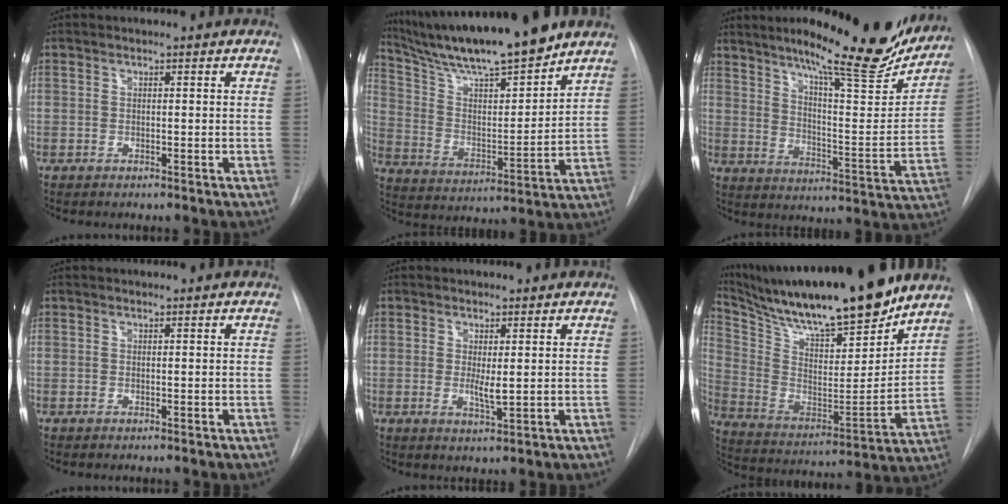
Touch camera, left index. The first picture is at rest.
{"total": 17.8, "force": [15.4, 0.6, 9.0], "torque": [-0.157, -0.007, 0.267]}
{"total": 20.7, "force": [17.0, 2.5, 11.5], "torque": [-0.167, -0.041, 0.234]}
{"total": 0.0}
{"total": 2.3, "force": [0.0, 0.4, 2.2], "torque": [-0.042, -0.013, 0.005]}
{"total": 25.8, "force": [21.8, 3.1, 13.4], "torque": [-0.257, -0.031, 0.352]}